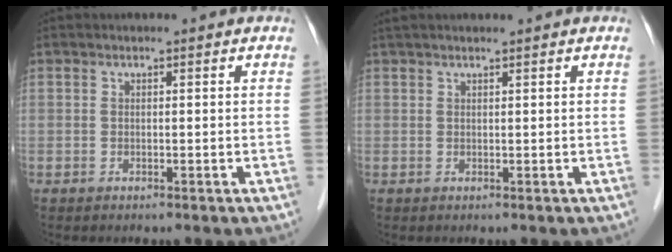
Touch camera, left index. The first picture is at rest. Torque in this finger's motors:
{"motor_torque": [0.46, -0.50, 0.09, 0.00]}